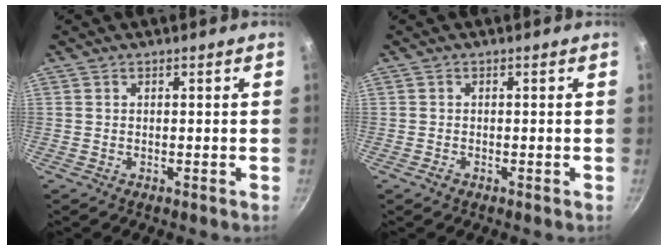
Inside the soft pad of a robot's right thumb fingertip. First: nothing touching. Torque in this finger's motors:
{"motor_torque": [-0.26, 0.14, -0.30, 0.19, -0.01]}